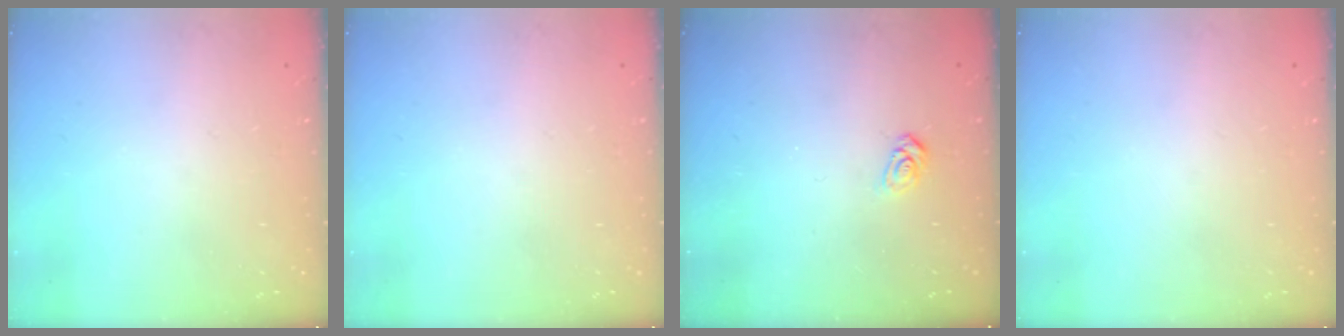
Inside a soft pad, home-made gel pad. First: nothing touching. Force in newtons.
{"total": 0.0}
{"total": 5.5, "press": 5.5, "slide": 0.3}
{"total": 0.0}